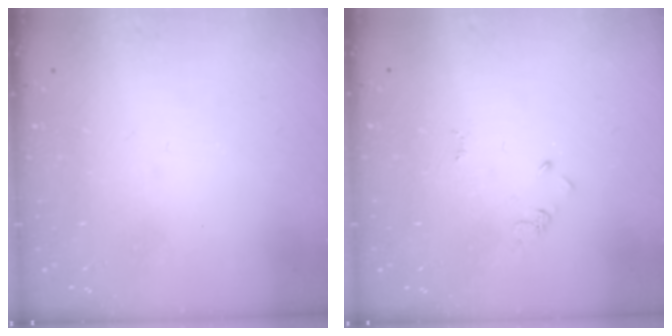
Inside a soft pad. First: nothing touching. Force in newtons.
{"total": 2.9, "press": 2.9, "slide": 0.3}